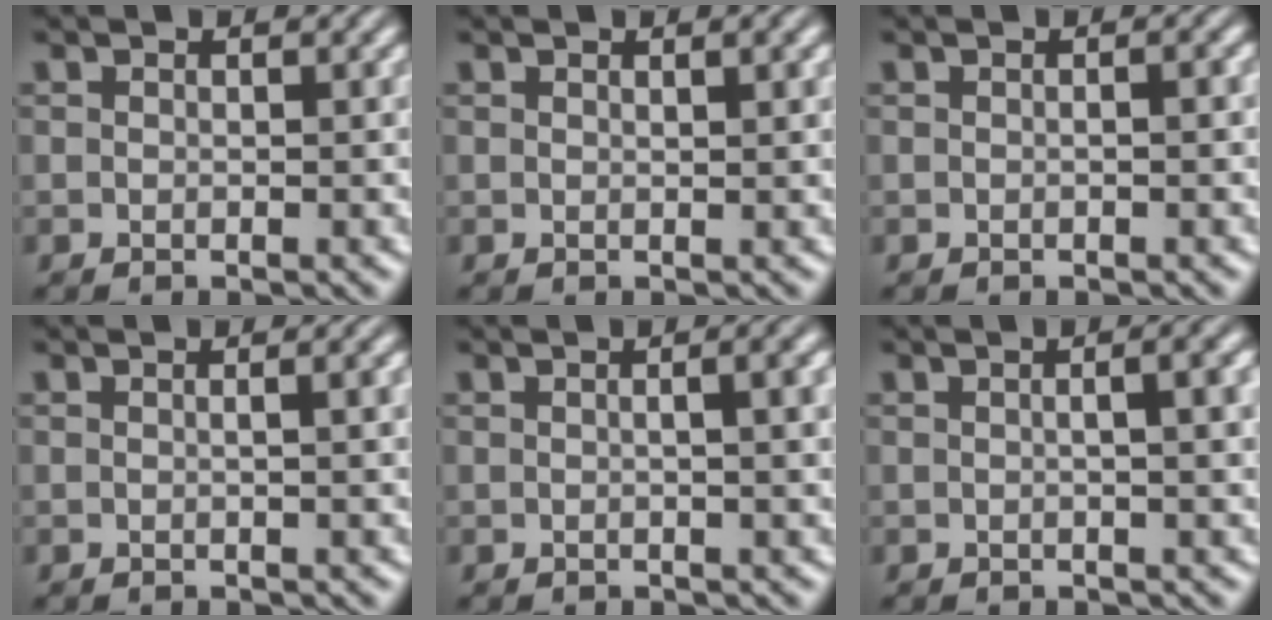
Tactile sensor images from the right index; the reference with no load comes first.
{"total": 1.0, "force": [0.5, -0.6, 0.6], "torque": [-0.005, 0.000, 0.010]}
{"total": 0.5, "force": [-0.2, -0.2, 0.4], "torque": [-0.007, 0.005, -0.005]}
{"total": 1.2, "force": [0.0, -0.4, 1.2], "torque": [-0.015, 0.004, 0.000]}
{"total": 2.2, "force": [0.3, -0.2, 2.2], "torque": [-0.022, 0.011, 0.002]}
{"total": 2.5, "force": [0.3, -0.1, 2.5], "torque": [-0.023, 0.012, 0.003]}